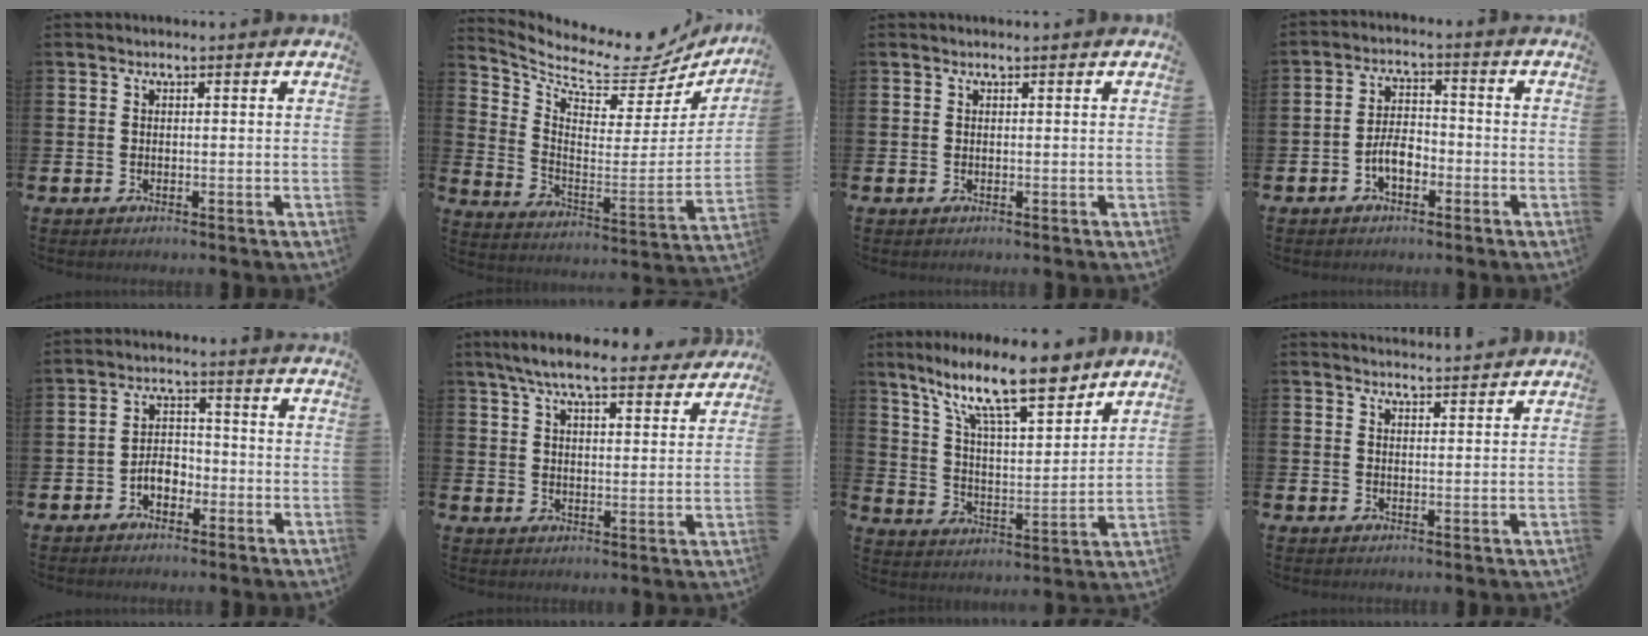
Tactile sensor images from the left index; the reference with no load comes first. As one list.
[{"total": 7.3, "force": [6.1, 2.9, 2.7], "torque": [-0.074, -0.065, 0.097]}, {"total": 0.0}, {"total": 4.0, "force": [-1.9, 2.1, 2.8], "torque": [-0.045, 0.007, -0.038]}, {"total": 3.4, "force": [-1.9, 2.2, 1.8], "torque": [-0.032, 0.008, -0.042]}, {"total": 7.8, "force": [7.2, 1.2, 2.8], "torque": [-0.067, -0.036, 0.126]}, {"total": 13.5, "force": [10.5, 3.0, 8.0], "torque": [-0.162, -0.050, 0.180]}, {"total": 2.9, "force": [2.9, 0.0, -0.1], "torque": [0.008, -0.021, 0.050]}]